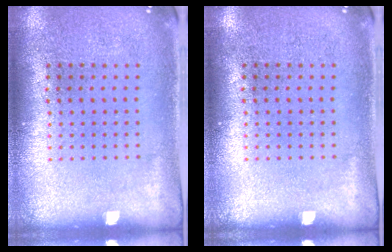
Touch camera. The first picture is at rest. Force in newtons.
{"total": 0.0}